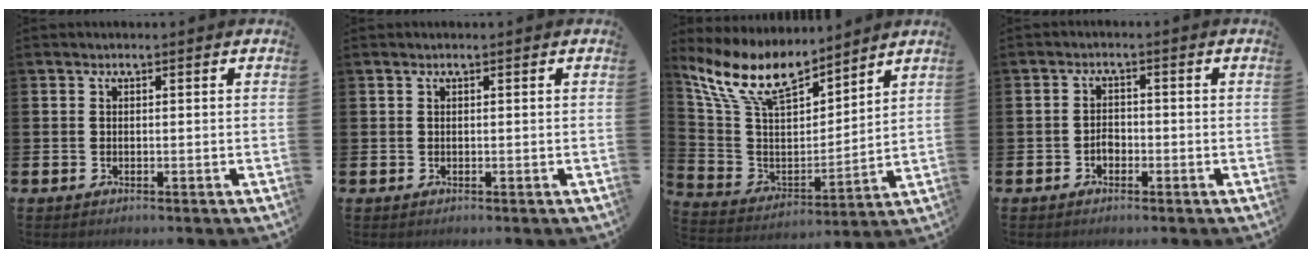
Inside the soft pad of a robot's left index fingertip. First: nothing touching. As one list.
[{"total": 0.0}, {"total": 10.9, "force": [9.1, 3.8, 4.6], "torque": [-0.135, -0.054, 0.164]}, {"total": 1.7, "force": [-1.3, 1.0, 0.5], "torque": [-0.005, 0.002, -0.028]}]